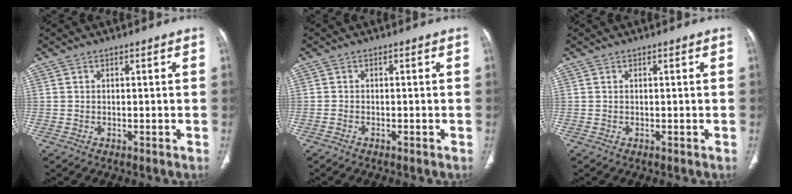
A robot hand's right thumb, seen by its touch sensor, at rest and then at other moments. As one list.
[{"total": 0.6, "force": [-0.6, 0.2, 0.1], "torque": [-0.008, 0.004, -0.012]}, {"total": 0.0}]